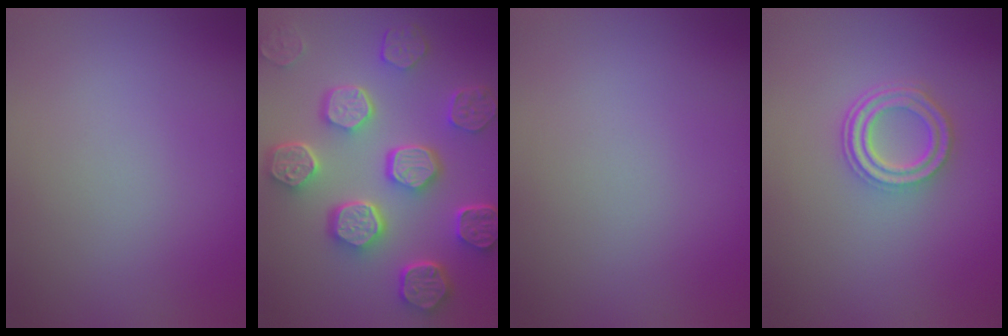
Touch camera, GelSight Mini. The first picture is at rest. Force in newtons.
{"total": 8.2, "press": 6.4, "slide": 5.1}
{"total": 0.0}
{"total": 3.6, "press": 2.7, "slide": 2.4}